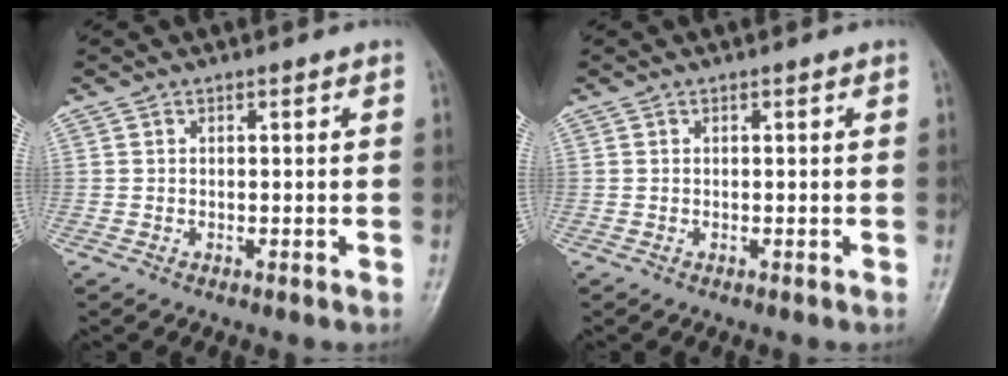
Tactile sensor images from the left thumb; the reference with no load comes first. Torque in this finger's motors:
{"motor_torque": [0.00, 0.00, 0.00, 0.00, 0.00]}